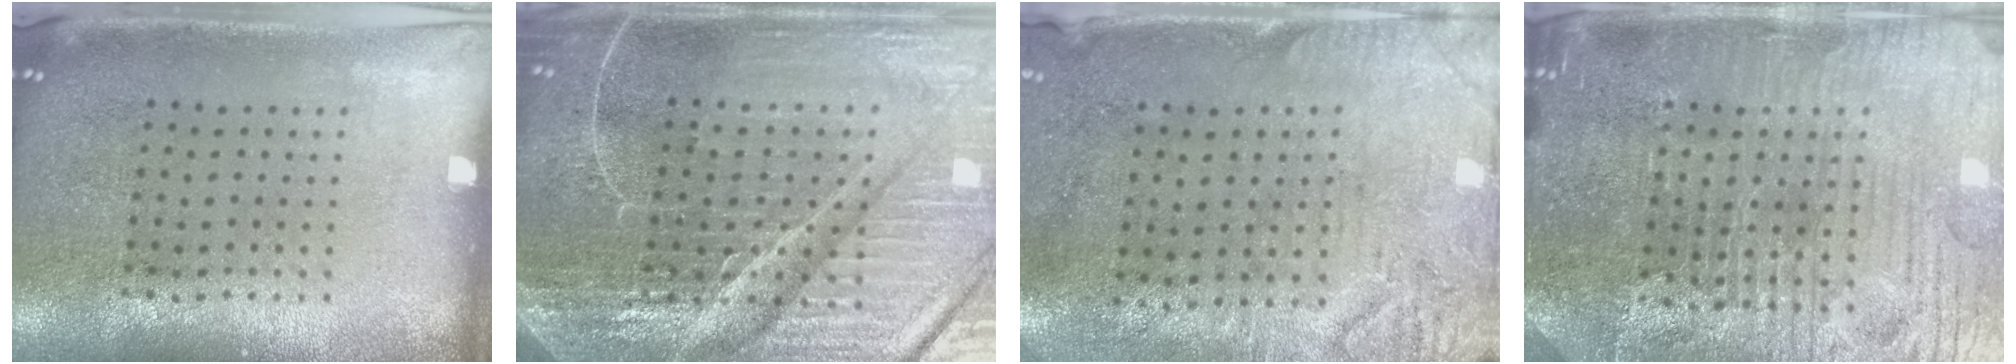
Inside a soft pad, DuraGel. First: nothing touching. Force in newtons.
{"total": 6.6, "press": 5.8, "slide": 3.1}
{"total": 3.2, "press": 2.6, "slide": 1.8}
{"total": 5.1, "press": 4.9, "slide": 1.3}